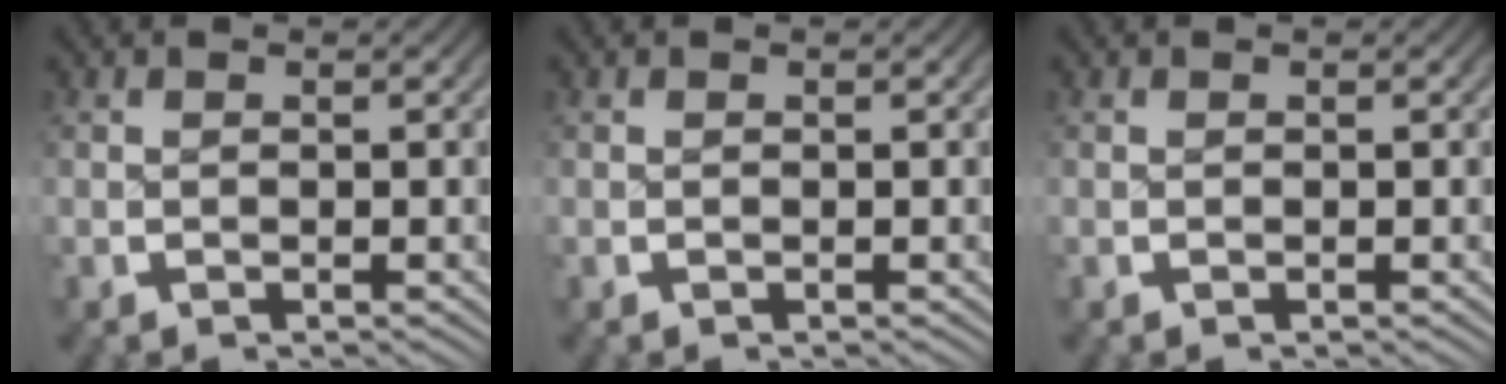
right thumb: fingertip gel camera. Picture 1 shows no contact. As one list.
[{"total": 0.0}, {"total": 0.0}]